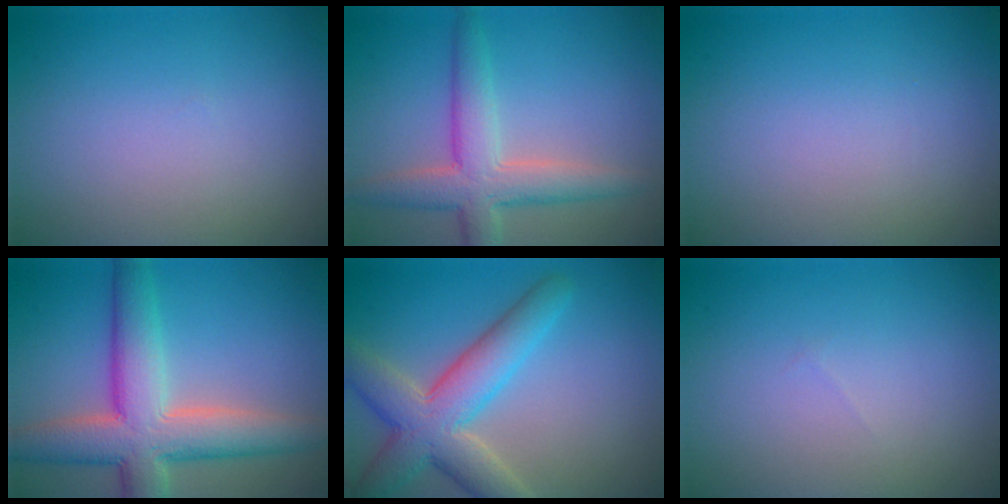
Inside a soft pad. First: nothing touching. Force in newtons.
{"total": 4.9, "press": 4.9, "slide": 0.4}
{"total": 0.0}
{"total": 8.3, "press": 8.3, "slide": 0.8}
{"total": 6.9, "press": 6.9, "slide": 0.4}
{"total": 0.0}